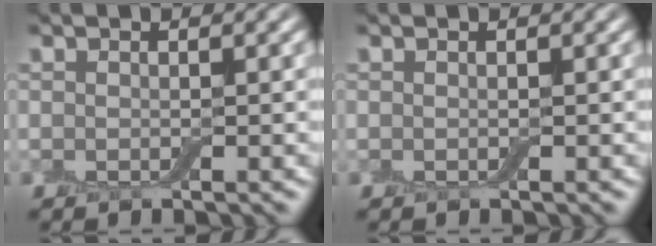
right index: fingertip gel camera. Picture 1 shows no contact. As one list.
[{"total": 0.0}]